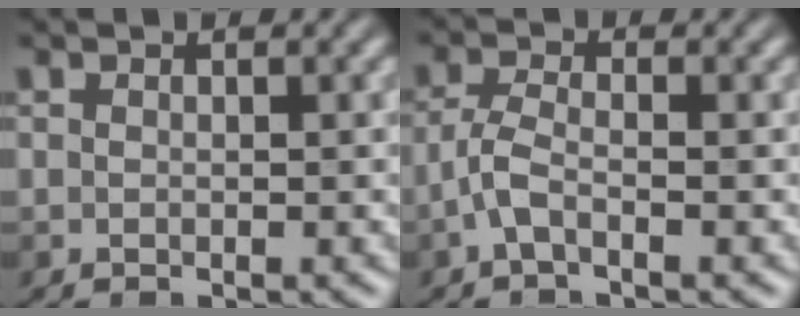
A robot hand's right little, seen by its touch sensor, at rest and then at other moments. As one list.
[{"total": 2.0, "force": [-1.2, 0.5, 1.6], "torque": [-0.038, 0.009, -0.029]}]